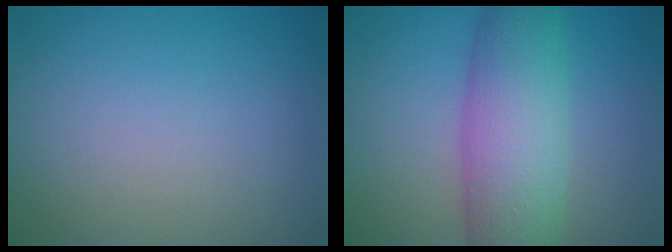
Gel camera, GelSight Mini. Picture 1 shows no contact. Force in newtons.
{"total": 8.2, "press": 8.2, "slide": 0.0}